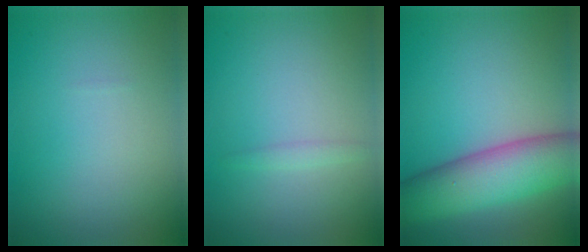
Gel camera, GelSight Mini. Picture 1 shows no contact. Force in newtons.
{"total": 0.8, "press": 0.8, "slide": 0.1}
{"total": 8.5, "press": 8.5, "slide": 0.3}